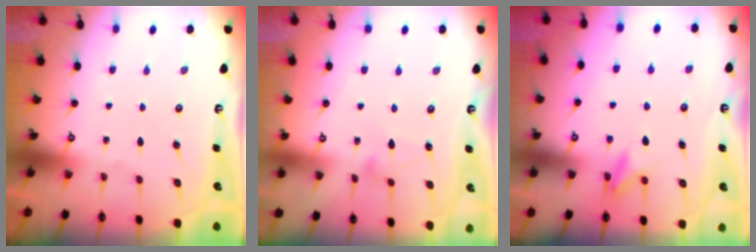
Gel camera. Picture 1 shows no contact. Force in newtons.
{"total": 4.8, "press": 4.7, "slide": 0.3}
{"total": 9.0, "press": 9.0, "slide": 1.1}